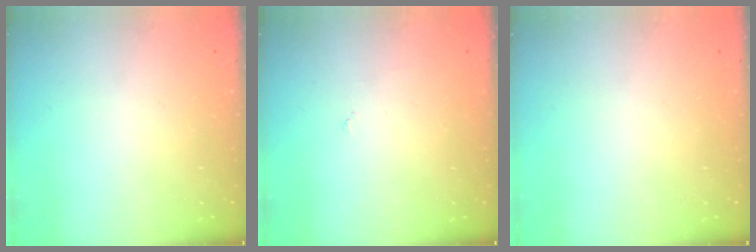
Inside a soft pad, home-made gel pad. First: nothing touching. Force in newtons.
{"total": 2.7, "press": 2.7, "slide": 0.4}
{"total": 0.0}